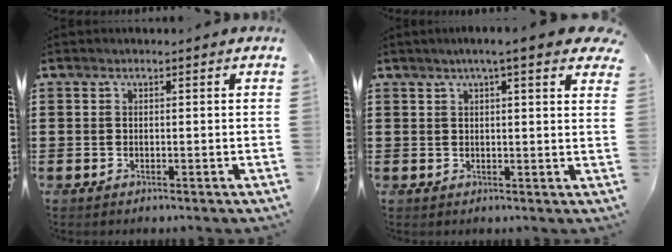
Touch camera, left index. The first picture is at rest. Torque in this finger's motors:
{"motor_torque": [1.14, -1.00, 0.09, -0.05]}